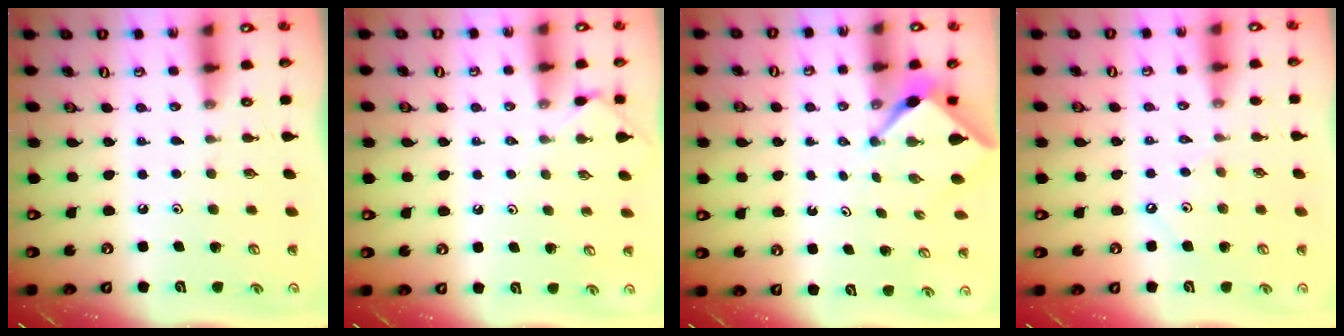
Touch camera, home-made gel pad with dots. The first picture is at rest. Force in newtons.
{"total": 2.1, "press": 2.0, "slide": 0.5}
{"total": 2.3, "press": 2.3, "slide": 0.3}
{"total": 4.2, "press": 4.1, "slide": 0.6}